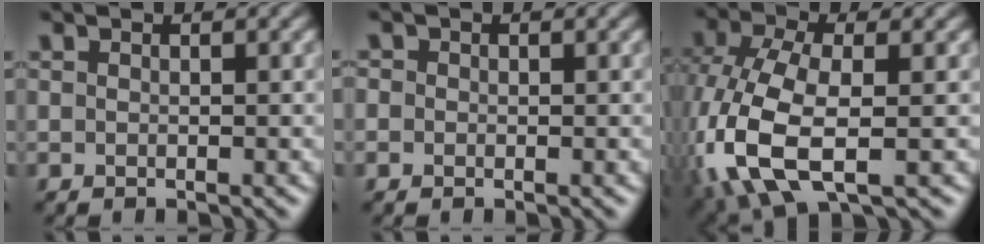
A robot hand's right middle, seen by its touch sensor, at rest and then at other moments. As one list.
[{"total": 0.9, "force": [0.1, 0.9, 0.2], "torque": [-0.003, -0.001, -0.006]}, {"total": 10.0, "force": [-2.3, 5.4, 8.2], "torque": [-0.195, -0.014, -0.047]}]